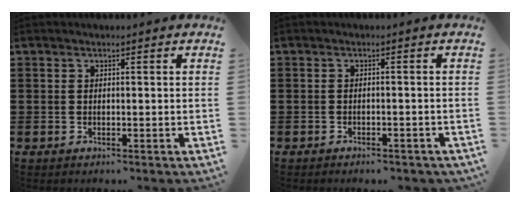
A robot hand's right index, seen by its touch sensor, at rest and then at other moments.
{"total": 1.1, "force": [-1.1, 0.2, 0.2], "torque": [-0.008, 0.000, -0.022]}